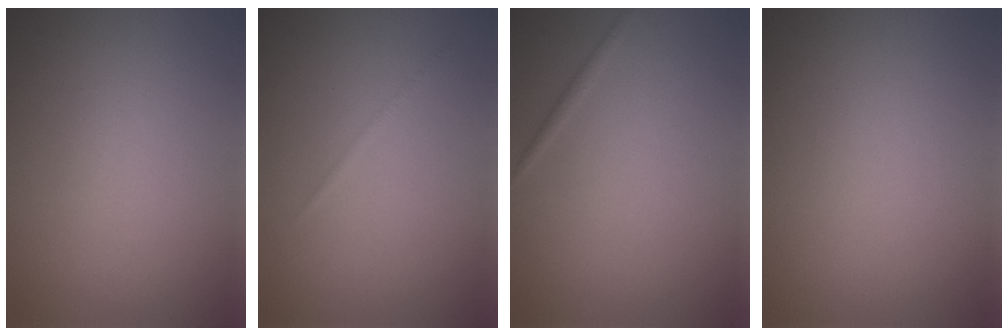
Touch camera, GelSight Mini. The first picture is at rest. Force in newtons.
{"total": 0.5, "press": 0.5, "slide": 0.1}
{"total": 0.6, "press": 0.6, "slide": 0.1}
{"total": 0.0}